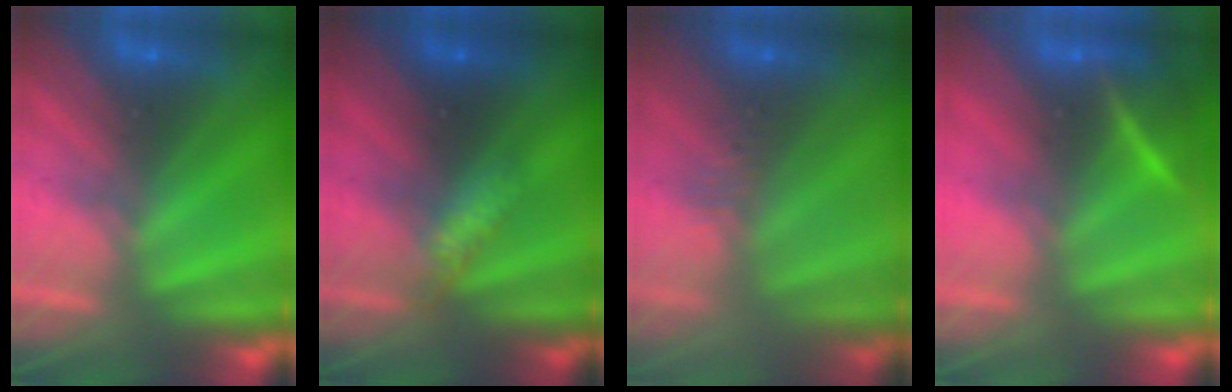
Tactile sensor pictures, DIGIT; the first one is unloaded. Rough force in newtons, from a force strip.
{"total": 3.1}
{"total": 2.9}
{"total": 2.8}